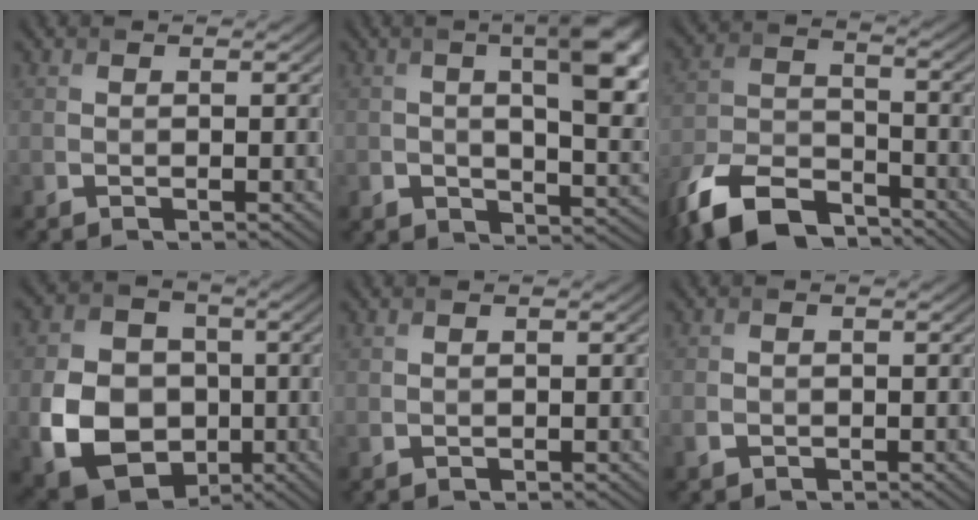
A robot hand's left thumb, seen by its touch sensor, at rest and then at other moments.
{"total": 10.7, "force": [1.5, 5.9, 8.8], "torque": [-0.131, -0.015, 0.034]}
{"total": 13.1, "force": [-9.8, 5.6, 6.6], "torque": [-0.142, -0.014, -0.195]}
{"total": 12.2, "force": [-2.7, 9.8, 6.8], "torque": [-0.156, -0.019, -0.058]}
{"total": 0.6, "force": [0.3, 0.5, 0.2], "torque": [-0.007, -0.002, 0.009]}
{"total": 1.4, "force": [-0.6, 1.2, 0.4], "torque": [-0.007, -0.007, -0.015]}